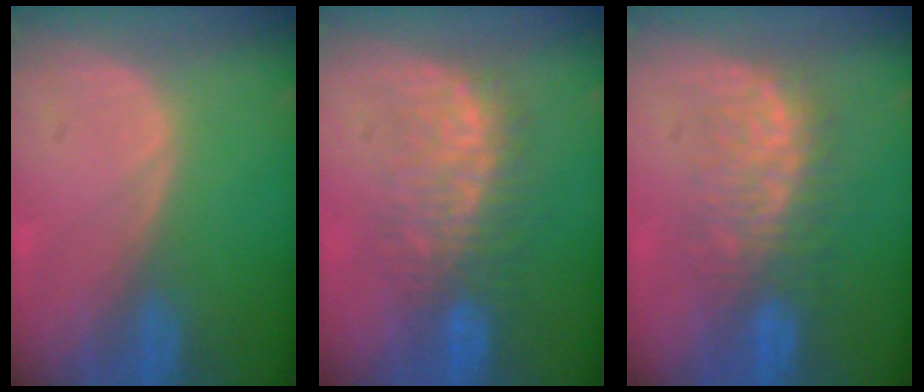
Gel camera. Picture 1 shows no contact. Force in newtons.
{"total": 7.8, "press": 7.7, "slide": 1.3}
{"total": 7.6, "press": 7.5, "slide": 1.2}